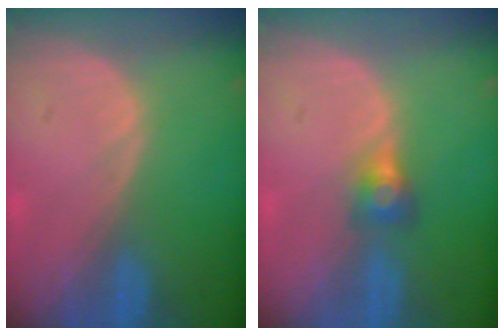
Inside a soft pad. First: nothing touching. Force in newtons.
{"total": 2.8, "press": 2.6, "slide": 1.0}